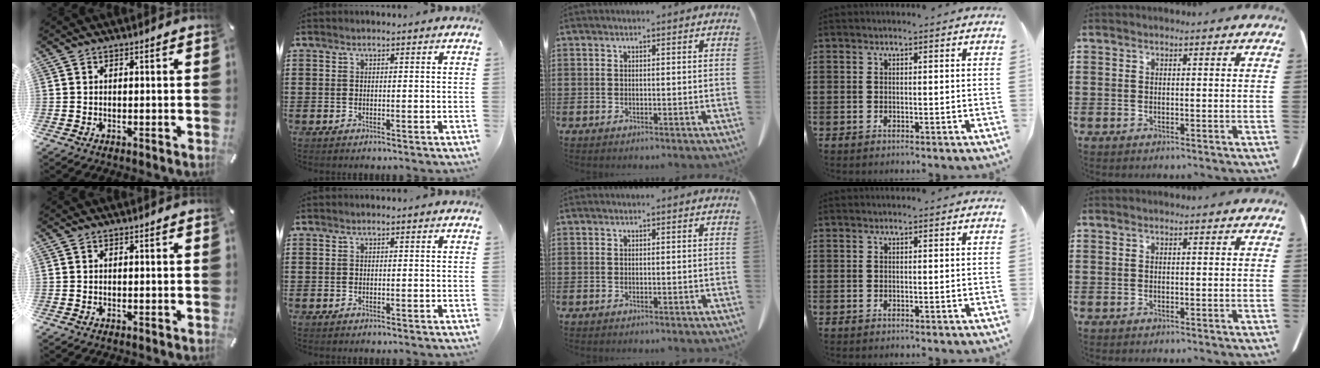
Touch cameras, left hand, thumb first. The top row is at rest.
{}